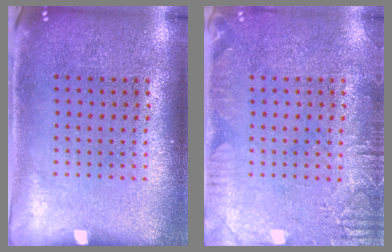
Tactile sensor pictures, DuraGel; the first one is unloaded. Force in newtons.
{"total": 2.6, "press": 2.5, "slide": 0.4}